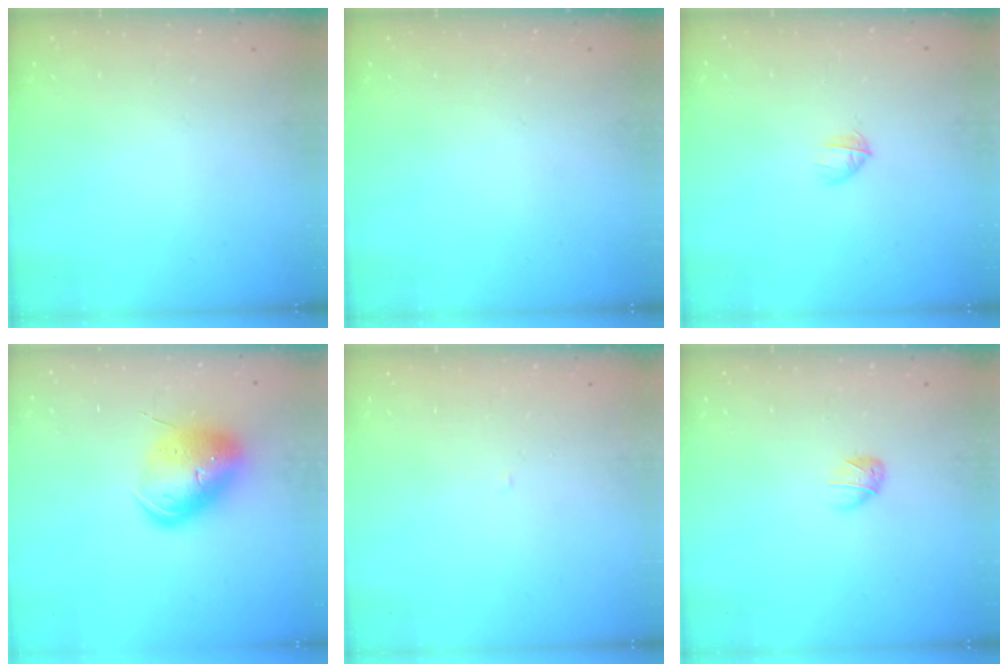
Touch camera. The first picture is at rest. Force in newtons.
{"total": 0.0}
{"total": 2.8, "press": 2.6, "slide": 0.9}
{"total": 14.1, "press": 13.9, "slide": 2.4}
{"total": 1.6, "press": 1.6, "slide": 0.3}
{"total": 3.2, "press": 3.1, "slide": 0.9}